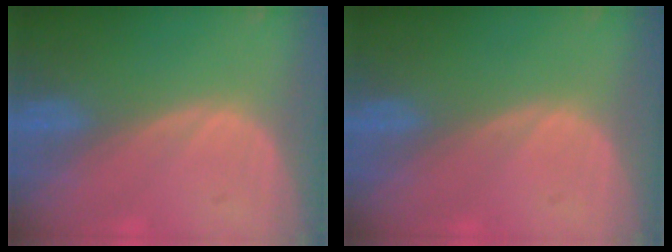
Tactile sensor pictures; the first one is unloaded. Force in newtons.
{"total": 0.0}